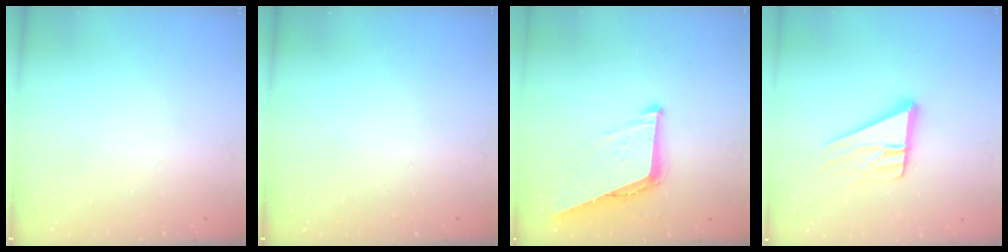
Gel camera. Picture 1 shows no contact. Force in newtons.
{"total": 0.0}
{"total": 9.2, "press": 8.7, "slide": 2.9}
{"total": 14.1, "press": 13.9, "slide": 2.4}